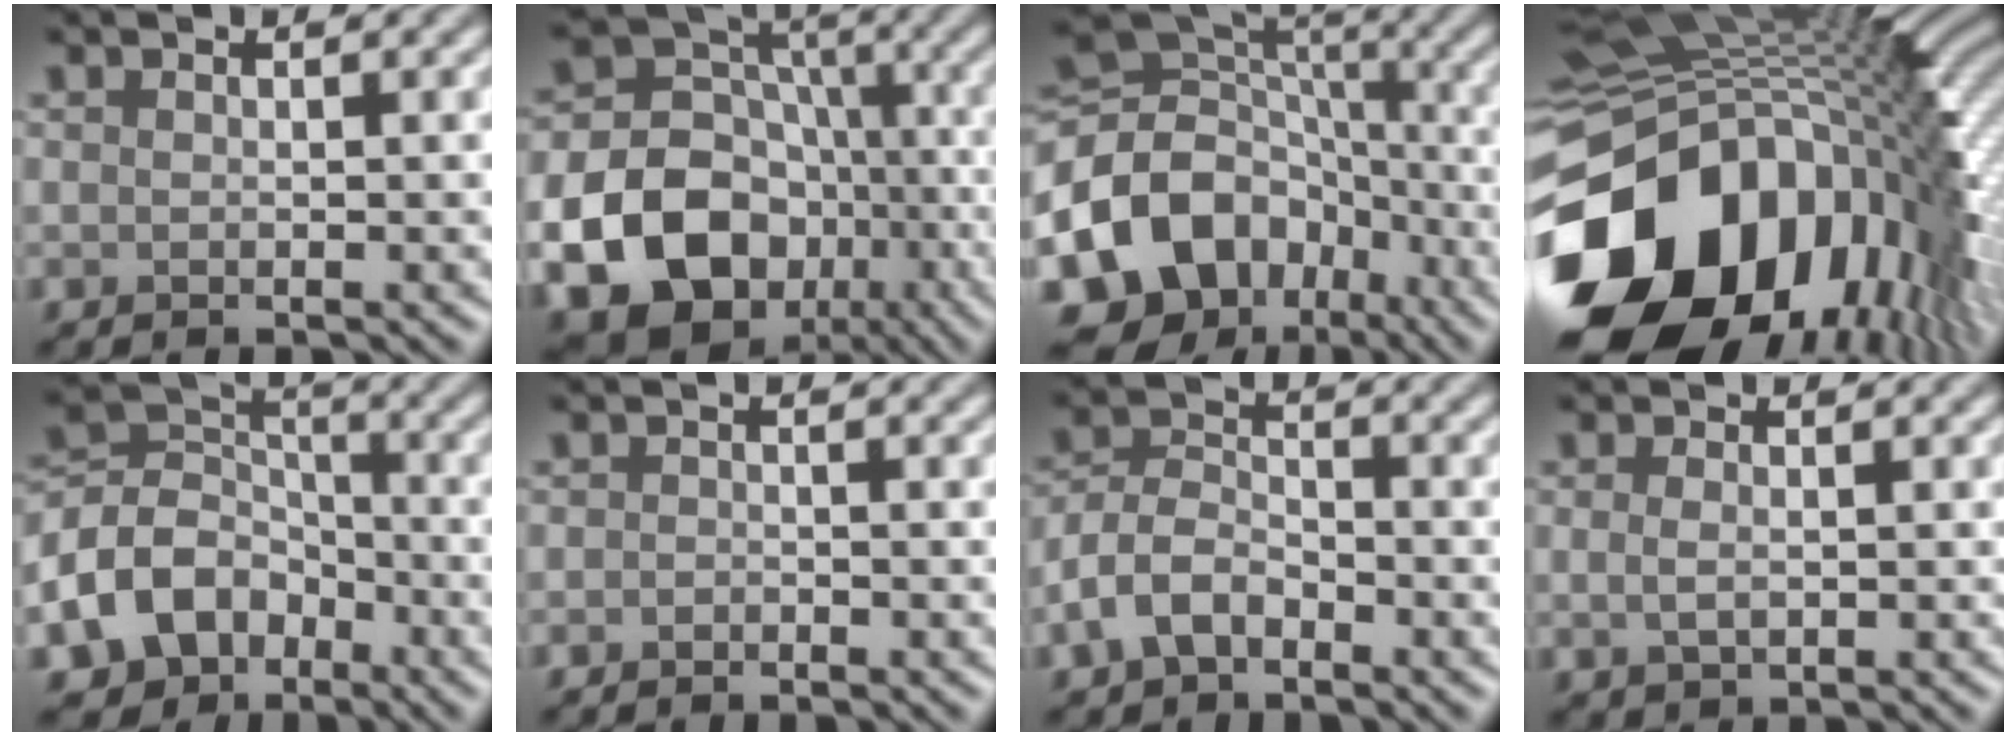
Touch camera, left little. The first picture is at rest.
{"total": 21.8, "force": [-8.9, 18.1, 8.1], "torque": [-0.174, -0.059, -0.162]}
{"total": 12.2, "force": [-5.4, 9.5, 5.5], "torque": [-0.128, 0.005, -0.099]}
{"total": 18.4, "force": [-7.4, 11.8, 12.1], "torque": [-0.252, -0.024, -0.122]}
{"total": 8.6, "force": [-4.7, 6.4, 3.3], "torque": [-0.062, 0.008, -0.099]}
{"total": 0.6, "force": [-0.6, 0.3, 0.1], "torque": [0.001, 0.000, -0.011]}
{"total": 3.8, "force": [-2.2, 2.2, 2.2], "torque": [-0.046, 0.008, -0.053]}
{"total": 1.6, "force": [0.0, 1.0, 1.3], "torque": [-0.028, -0.002, 0.003]}